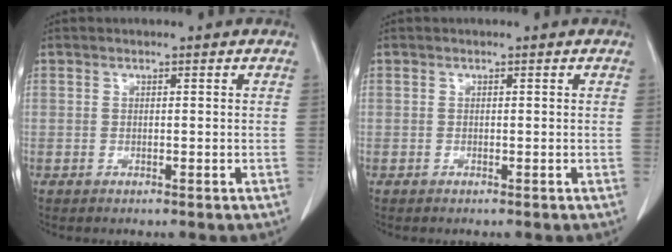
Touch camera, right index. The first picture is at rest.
{"total": 0.0}